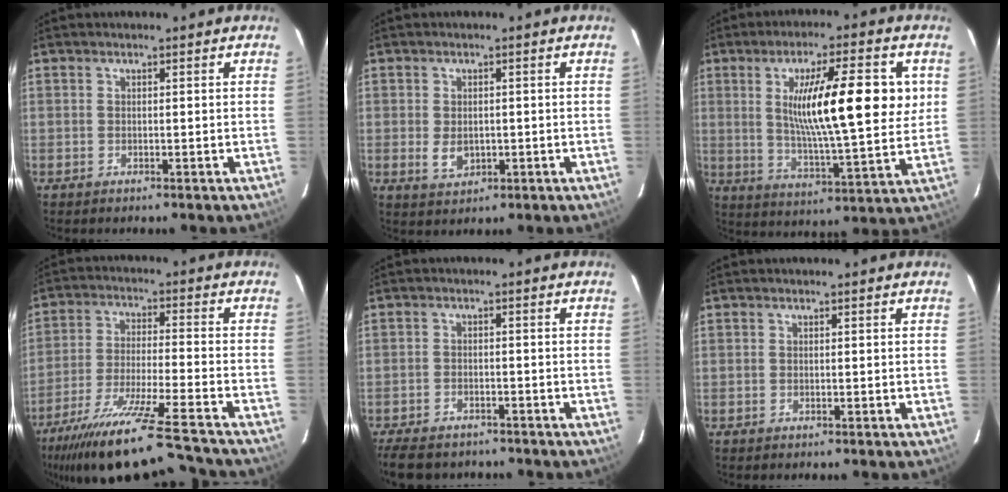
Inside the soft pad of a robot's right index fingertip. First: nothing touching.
{"total": 3.7, "force": [-0.5, 2.7, 2.5], "torque": [-0.047, -0.005, -0.003]}
{"total": 16.8, "force": [3.9, 2.7, 16.1], "torque": [-0.261, -0.004, 0.064]}
{"total": 21.1, "force": [-19.0, -1.0, 8.9], "torque": [-0.172, -0.061, -0.313]}
{"total": 9.5, "force": [-8.2, 3.9, 2.9], "torque": [-0.087, -0.014, -0.133]}
{"total": 0.0}